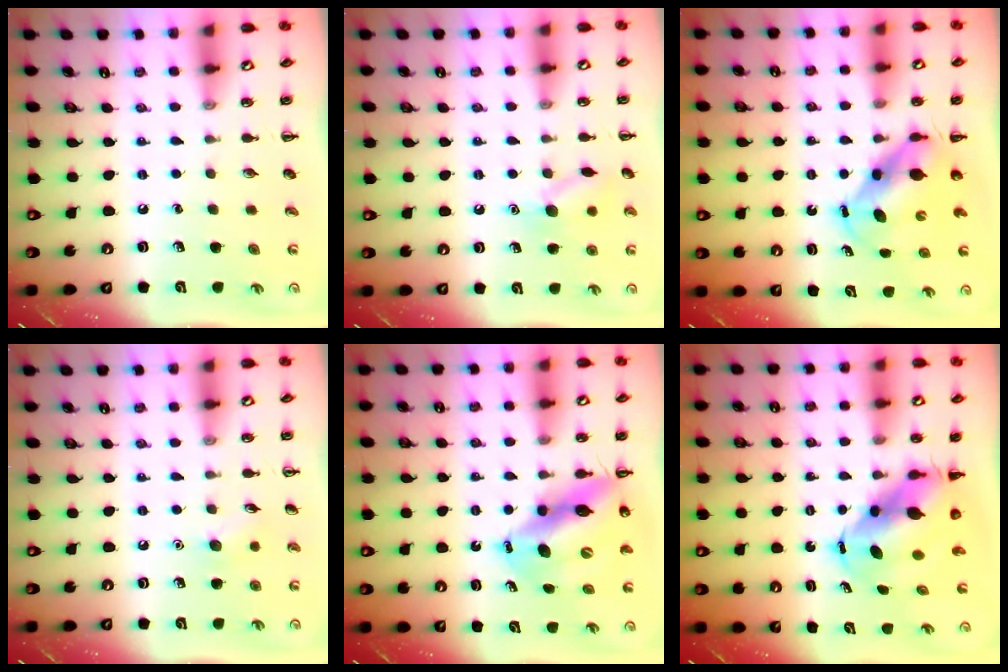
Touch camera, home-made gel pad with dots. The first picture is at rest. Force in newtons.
{"total": 9.8, "press": 9.7, "slide": 0.9}
{"total": 6.5, "press": 6.3, "slide": 1.4}
{"total": 6.2, "press": 5.9, "slide": 1.7}
{"total": 15.3, "press": 14.5, "slide": 4.7}
{"total": 8.8, "press": 8.5, "slide": 2.1}